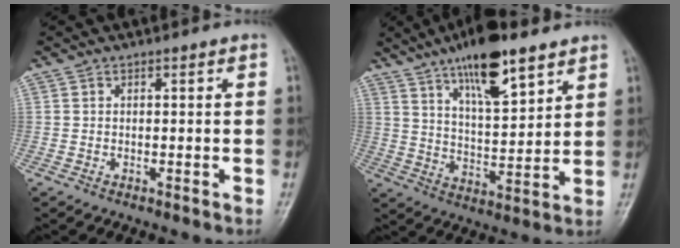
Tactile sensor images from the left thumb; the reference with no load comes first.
{"total": 14.8, "force": [9.6, 4.5, 10.4], "torque": [-0.150, -0.048, 0.164]}